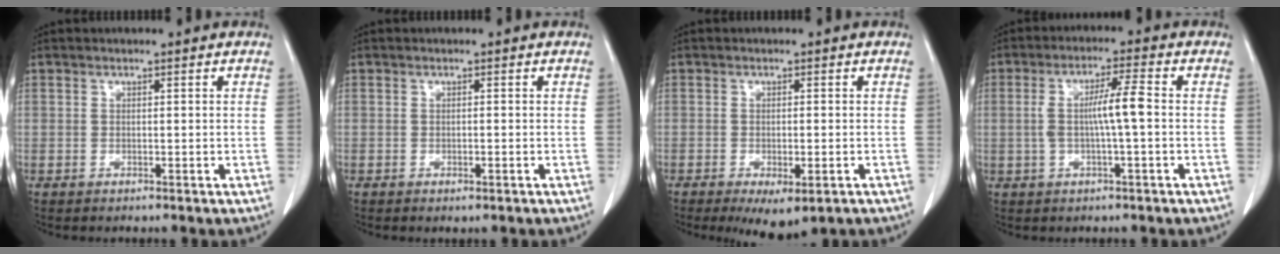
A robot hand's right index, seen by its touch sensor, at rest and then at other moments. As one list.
[{"total": 0.7, "force": [-0.2, 0.2, 0.6], "torque": [-0.012, -0.003, 0.002]}, {"total": 5.6, "force": [-3.0, 1.8, 4.4], "torque": [-0.061, -0.014, -0.035]}, {"total": 5.9, "force": [-0.1, 0.2, 5.9], "torque": [-0.113, 0.011, -0.002]}]